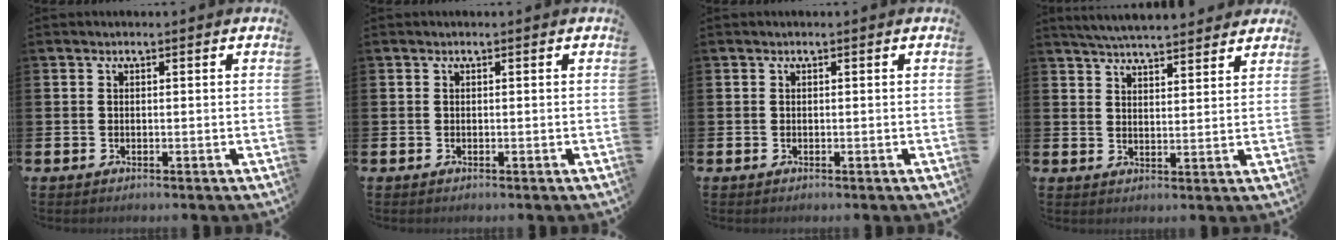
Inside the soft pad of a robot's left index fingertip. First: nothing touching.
{"total": 0.0}
{"total": 0.0}
{"total": 5.3, "force": [5.2, 0.6, 0.8], "torque": [-0.025, -0.024, 0.093]}